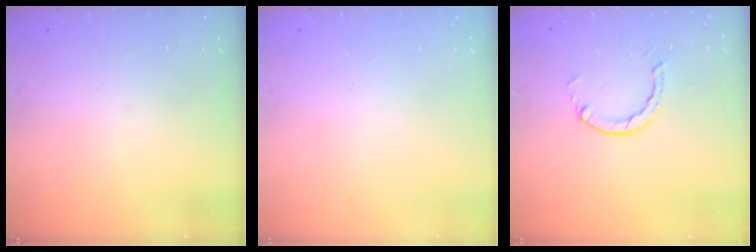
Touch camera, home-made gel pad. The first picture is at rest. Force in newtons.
{"total": 0.0}
{"total": 3.2, "press": 3.1, "slide": 0.4}